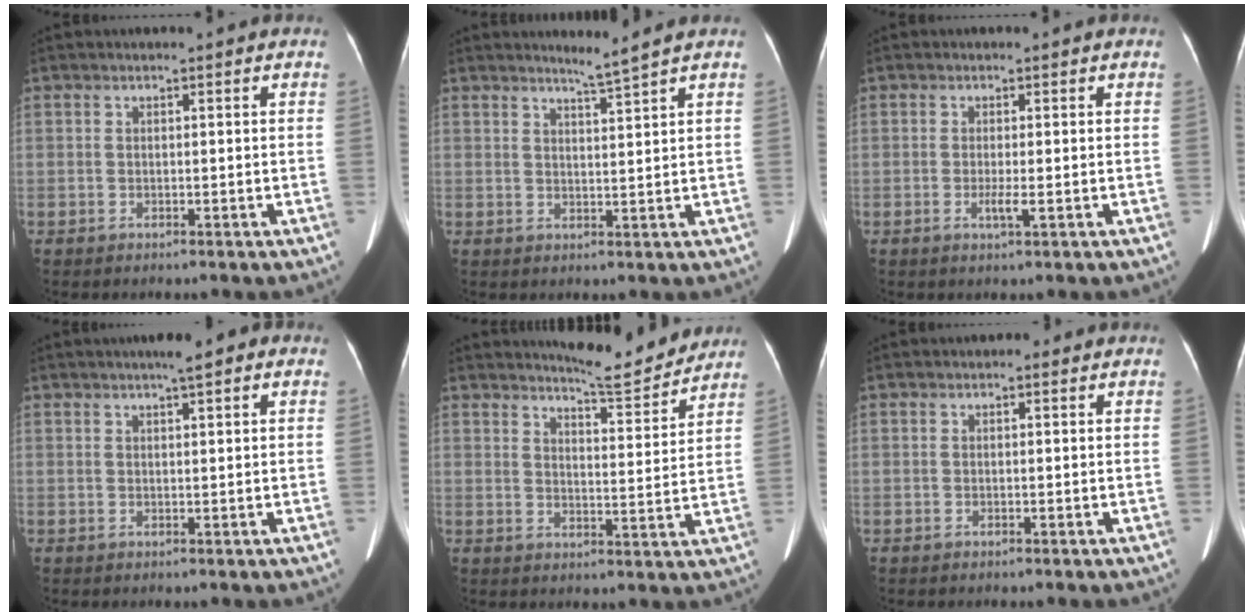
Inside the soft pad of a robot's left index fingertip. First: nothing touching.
{"total": 2.6, "force": [2.2, -1.3, 0.6], "torque": [-0.023, -0.014, 0.047]}
{"total": 1.6, "force": [-0.5, 0.0, 1.6], "torque": [-0.033, -0.004, -0.008]}
{"total": 3.7, "force": [2.2, 0.6, 2.9], "torque": [-0.043, 0.015, 0.028]}
{"total": 8.8, "force": [8.6, 0.4, 1.8], "torque": [-0.035, -0.016, 0.117]}
{"total": 0.6, "force": [0.3, 0.5, 0.3], "torque": [-0.006, 0.003, -0.001]}